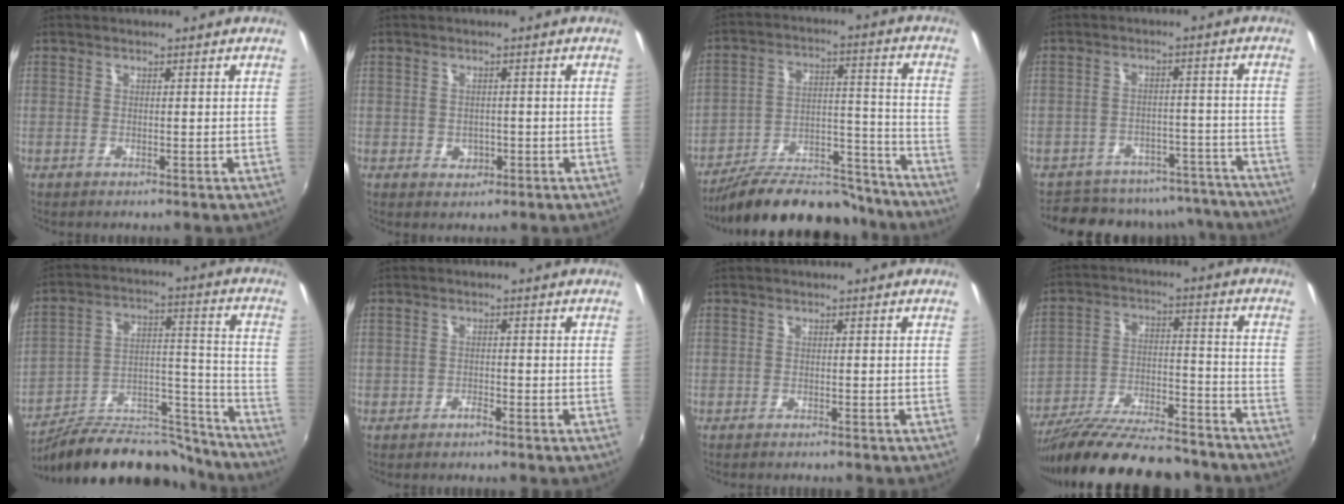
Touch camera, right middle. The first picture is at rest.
{"total": 2.6, "force": [-0.7, 2.4, 0.9], "torque": [-0.017, -0.001, -0.007]}
{"total": 19.4, "force": [-16.7, 7.3, 6.6], "torque": [-0.118, 0.044, -0.233]}
{"total": 16.4, "force": [-14.9, 5.8, 3.7], "torque": [-0.069, 0.028, -0.183]}
{"total": 20.4, "force": [-17.2, 7.4, 8.3], "torque": [-0.128, 0.042, -0.251]}
{"total": 1.3, "force": [-1.1, 0.6, 0.2], "torque": [-0.006, -0.002, -0.022]}
{"total": 1.6, "force": [-1.5, 0.3, 0.4], "torque": [-0.015, -0.010, -0.026]}
{"total": 24.7, "force": [-20.4, 7.1, 12.0], "torque": [-0.226, -0.025, -0.302]}